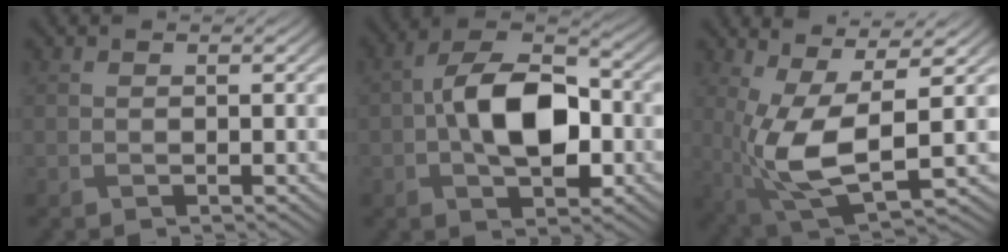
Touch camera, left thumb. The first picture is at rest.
{"total": 11.1, "force": [-1.0, 6.4, 9.1], "torque": [-0.167, 0.005, -0.023]}
{"total": 10.7, "force": [-0.3, 4.1, 9.9], "torque": [-0.218, -0.008, 0.001]}